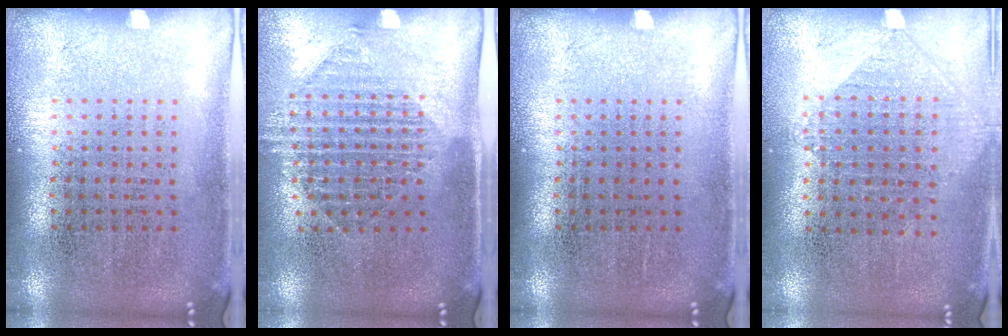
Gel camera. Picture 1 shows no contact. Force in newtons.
{"total": 1.6, "press": 1.3, "slide": 0.9}
{"total": 0.0}
{"total": 0.9, "press": 0.9, "slide": 0.3}